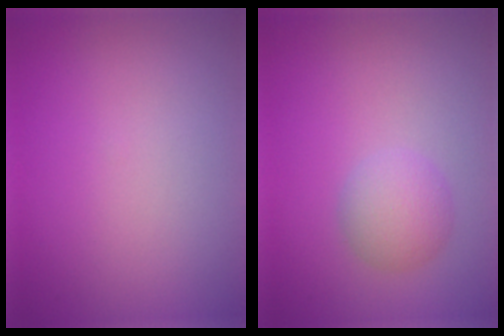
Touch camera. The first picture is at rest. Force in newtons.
{"total": 2.7, "press": 2.7, "slide": 0.0}